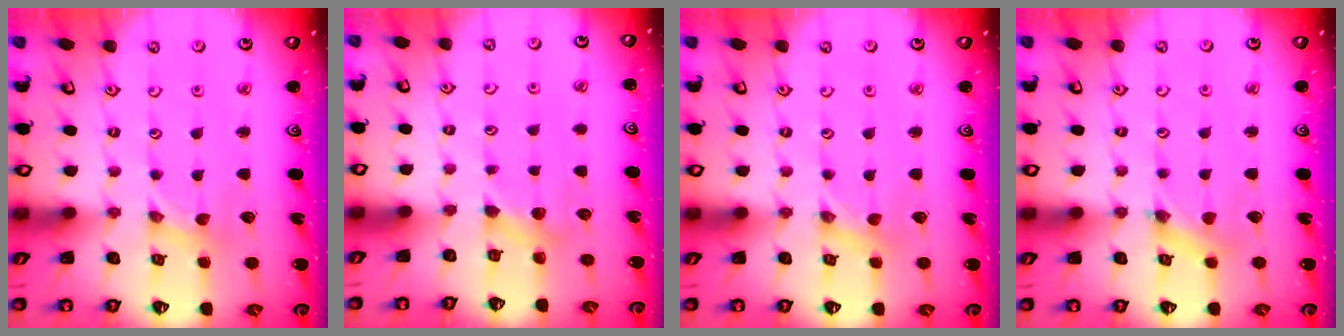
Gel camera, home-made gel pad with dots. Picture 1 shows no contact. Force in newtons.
{"total": 3.1, "press": 3.1, "slide": 0.4}
{"total": 0.0}
{"total": 2.9, "press": 2.9, "slide": 0.3}